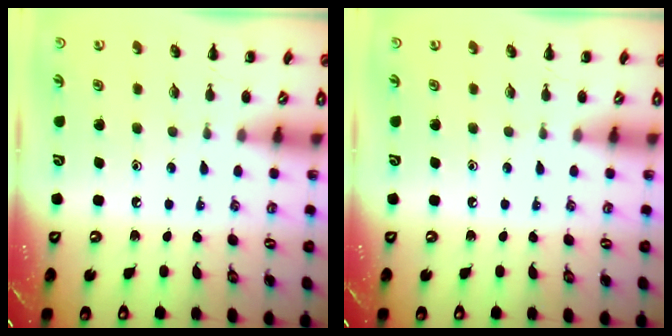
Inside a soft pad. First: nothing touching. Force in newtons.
{"total": 0.0}